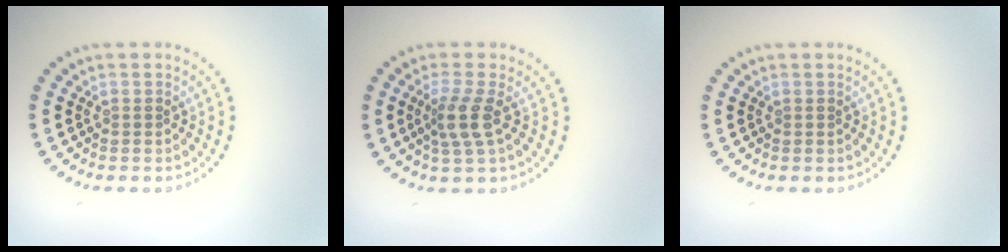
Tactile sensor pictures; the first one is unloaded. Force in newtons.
{"total": 2.7, "press": 2.1, "slide": 1.7}
{"total": 0.0}